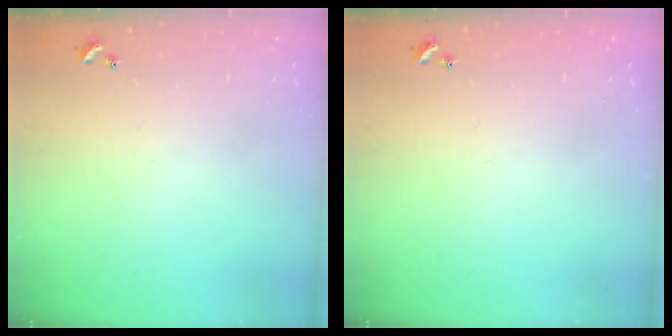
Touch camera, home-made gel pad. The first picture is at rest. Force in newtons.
{"total": 0.0}